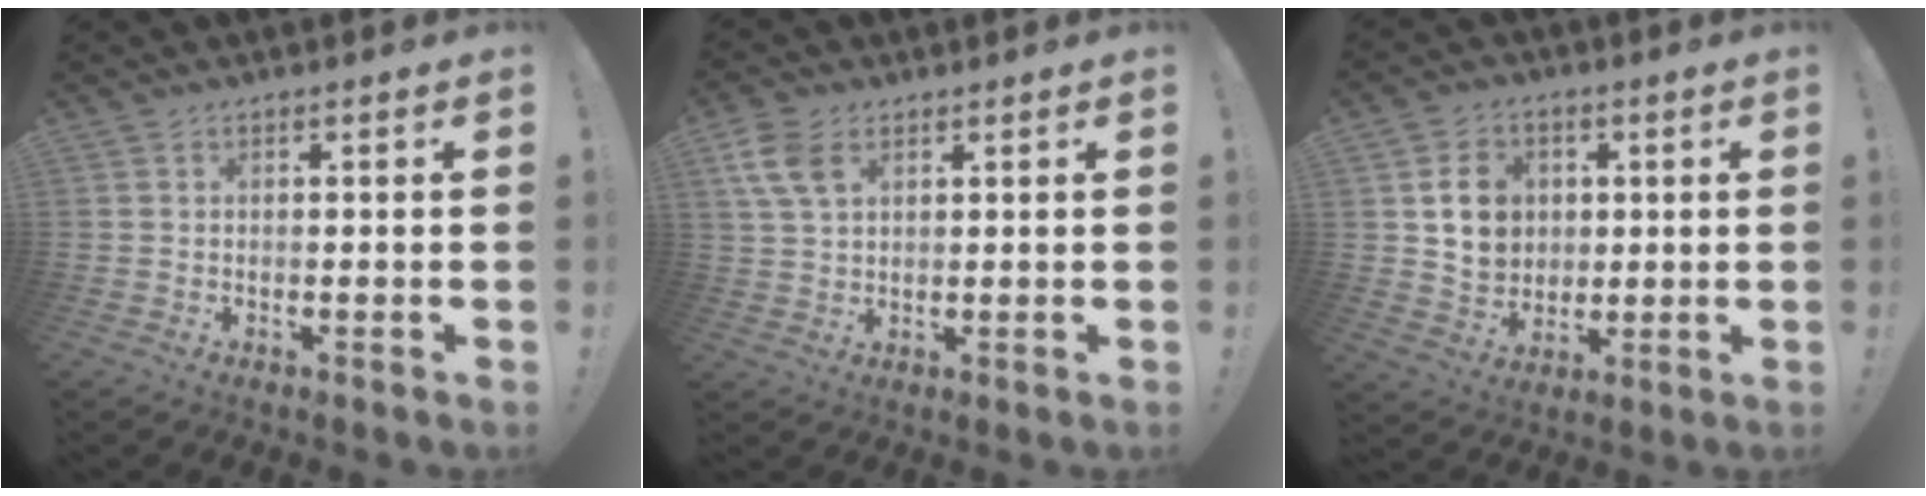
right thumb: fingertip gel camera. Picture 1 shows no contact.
{"total": 8.3, "force": [3.8, 5.3, 5.2], "torque": [-0.111, -0.005, 0.075]}
{"total": 11.1, "force": [3.2, 9.6, 4.6], "torque": [-0.054, -0.007, 0.067]}